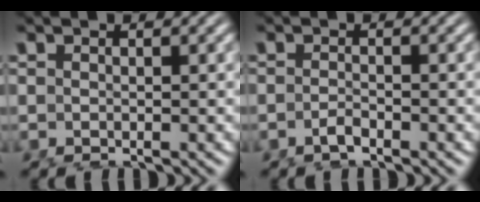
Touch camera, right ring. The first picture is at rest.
{"total": 1.0, "force": [-0.8, -0.5, 0.3], "torque": [-0.001, 0.003, -0.017]}